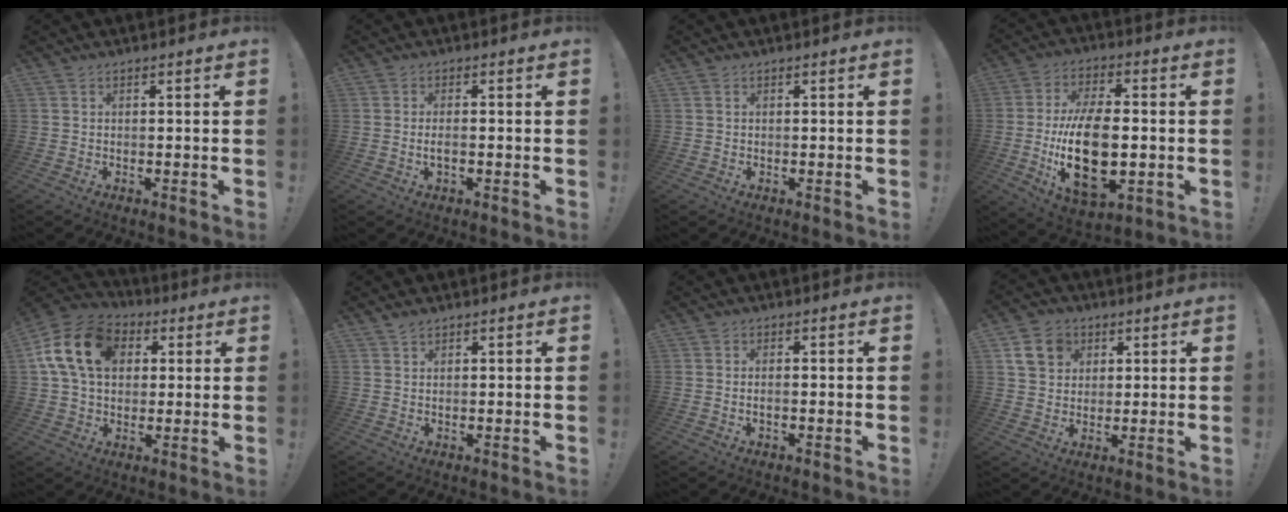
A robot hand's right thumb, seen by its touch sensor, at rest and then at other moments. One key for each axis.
{"total": 2.5, "fx": -0.7, "fy": 0.7, "fz": 2.3, "tx": -0.037, "ty": 0.002, "tz": -0.014}
{"total": 0.0}
{"total": 21.1, "fx": -2.8, "fy": 11.1, "fz": 17.7, "tx": -0.328, "ty": -0.005, "tz": -0.043}
{"total": 17.3, "fx": 4.9, "fy": 12.7, "fz": 10.7, "tx": -0.186, "ty": 0.005, "tz": 0.095}
{"total": 1.3, "fx": 1.0, "fy": 0.3, "fz": 0.8, "tx": -0.011, "ty": 0.000, "tz": 0.018}
{"total": 1.5, "fx": -0.6, "fy": 0.2, "fz": 1.3, "tx": -0.020, "ty": 0.000, "tz": -0.012}
{"total": 9.7, "fx": 4.3, "fy": 7.7, "fz": 3.9, "tx": -0.059, "ty": -0.011, "tz": 0.088}